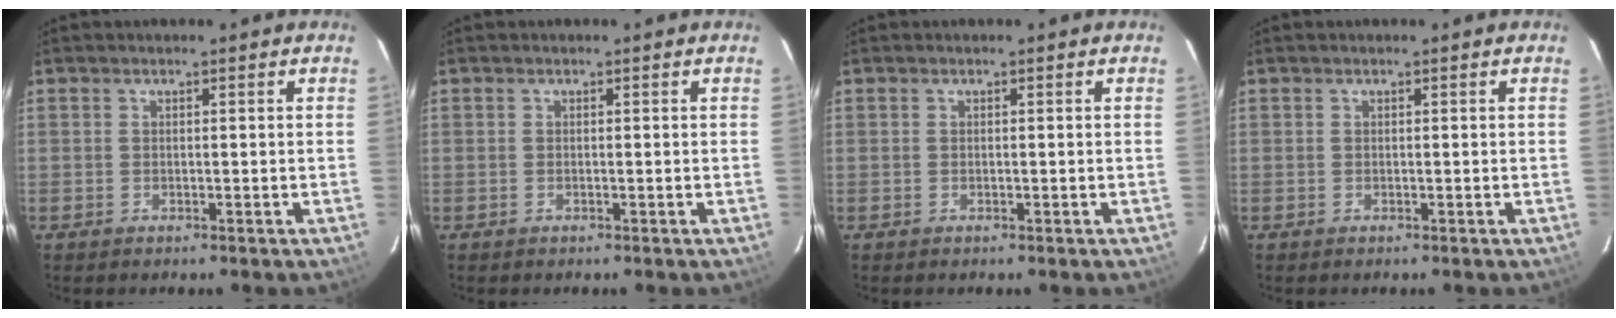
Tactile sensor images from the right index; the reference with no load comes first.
{"total": 0.0}
{"total": 0.0}
{"total": 0.0}